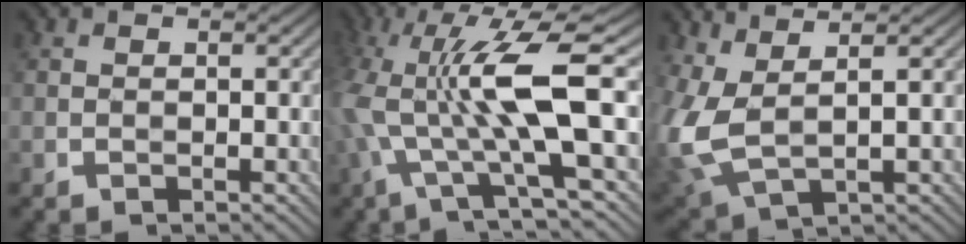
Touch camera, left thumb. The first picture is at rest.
{"total": 13.7, "force": [0.3, 3.8, 13.2], "torque": [-0.263, 0.005, 0.001]}
{"total": 7.5, "force": [1.4, 3.3, 6.5], "torque": [-0.185, -0.006, 0.030]}